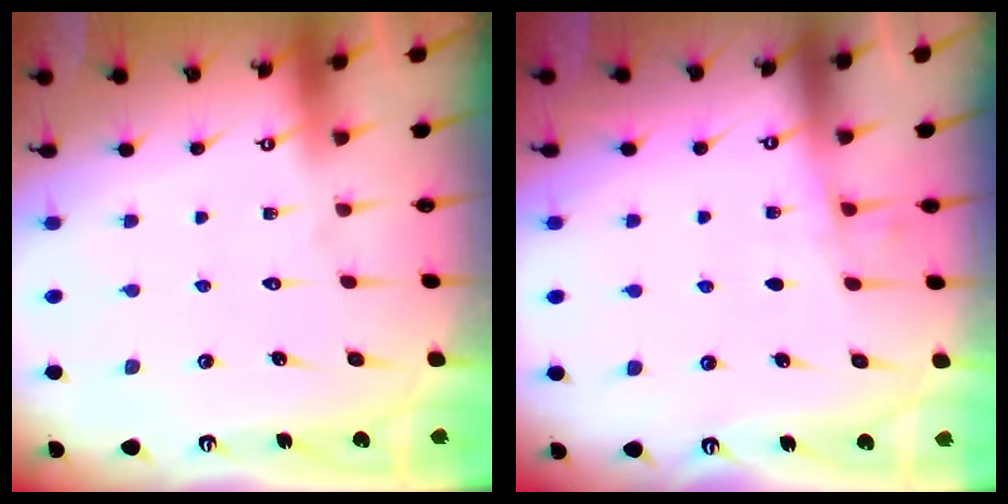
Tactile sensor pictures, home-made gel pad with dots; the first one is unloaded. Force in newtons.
{"total": 3.8, "press": 3.8, "slide": 0.4}